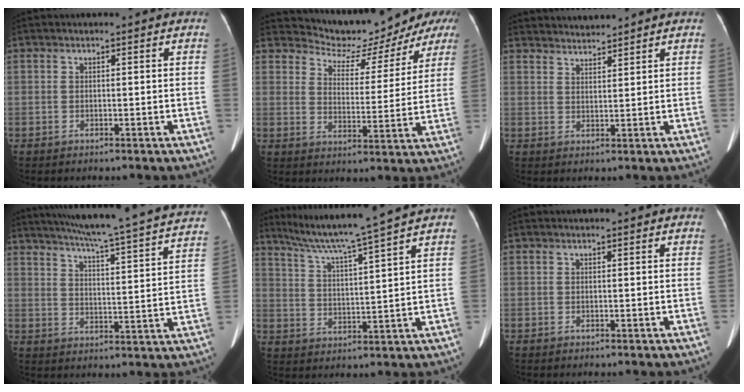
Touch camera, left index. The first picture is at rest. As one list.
[{"total": 11.3, "force": [10.7, 3.4, 1.7], "torque": [-0.023, 0.004, 0.136]}, {"total": 4.1, "force": [4.1, 0.1, -0.1], "torque": [-0.005, 0.019, 0.074]}, {"total": 27.6, "force": [24.9, 0.4, 11.8], "torque": [-0.191, -0.053, 0.310]}, {"total": 12.5, "force": [10.5, -2.5, 6.2], "torque": [-0.108, -0.004, 0.172]}, {"total": 0.0}]